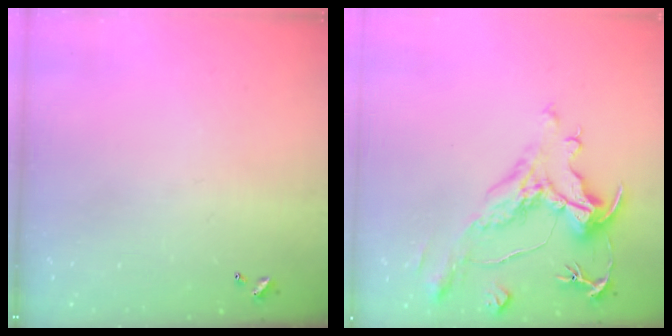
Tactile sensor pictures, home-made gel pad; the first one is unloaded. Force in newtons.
{"total": 2.0, "press": 1.0, "slide": 1.8}